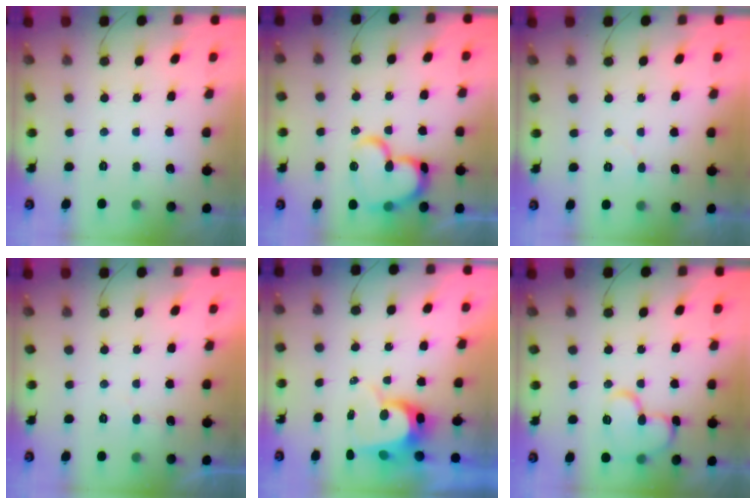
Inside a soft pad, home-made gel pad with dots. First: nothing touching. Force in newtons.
{"total": 17.8, "press": 17.6, "slide": 2.1}
{"total": 3.1, "press": 3.1, "slide": 0.2}
{"total": 4.9, "press": 4.9, "slide": 0.3}
{"total": 9.0, "press": 9.0, "slide": 0.8}
{"total": 12.8, "press": 12.8, "slide": 1.5}